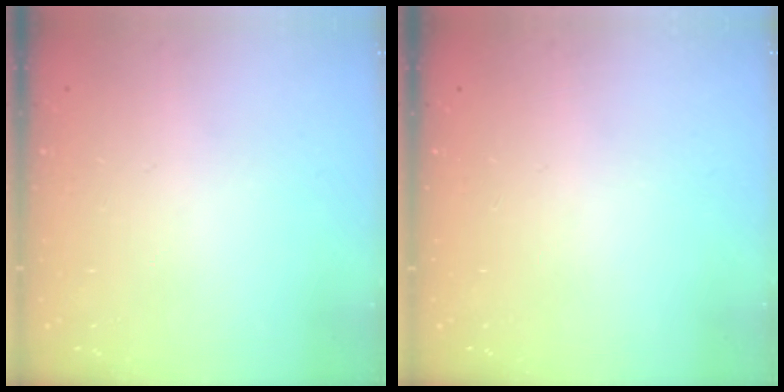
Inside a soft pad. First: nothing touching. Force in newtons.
{"total": 0.0}